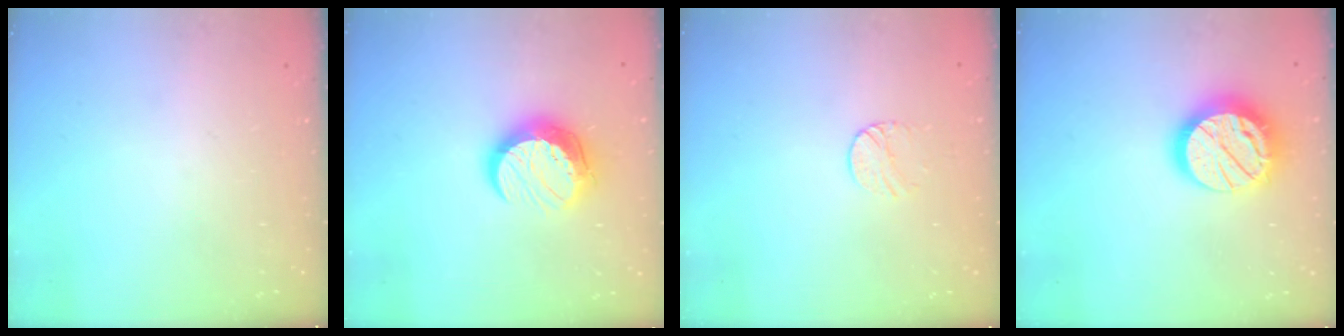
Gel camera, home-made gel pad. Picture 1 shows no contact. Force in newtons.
{"total": 12.2, "press": 12.1, "slide": 0.9}
{"total": 5.8, "press": 5.8, "slide": 0.4}
{"total": 17.3, "press": 17.2, "slide": 1.3}